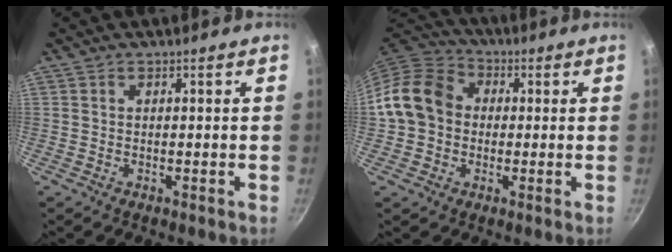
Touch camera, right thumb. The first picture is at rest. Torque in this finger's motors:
{"motor_torque": [-0.22, 0.74, -0.21, -0.03, 0.28]}